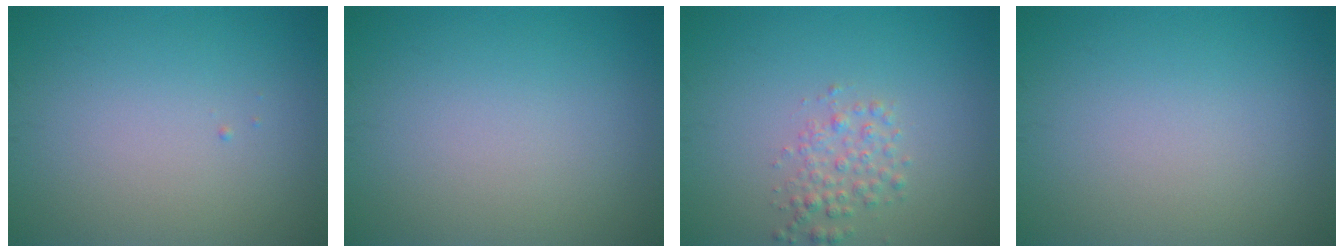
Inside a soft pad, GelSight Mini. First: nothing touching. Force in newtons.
{"total": 0.0}
{"total": 2.1, "press": 2.1, "slide": 0.0}
{"total": 0.0}